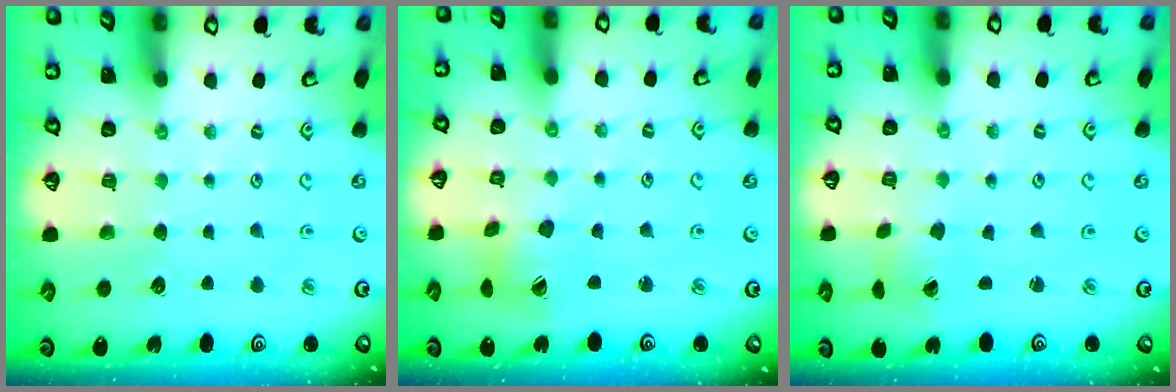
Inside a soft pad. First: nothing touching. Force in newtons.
{"total": 9.0, "press": 8.9, "slide": 0.8}
{"total": 1.4, "press": 1.4, "slide": 0.3}